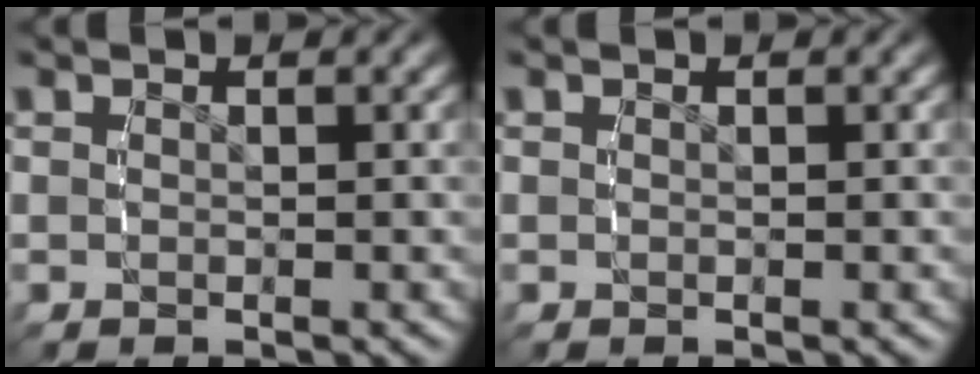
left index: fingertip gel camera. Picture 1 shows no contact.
{"total": 0.0}